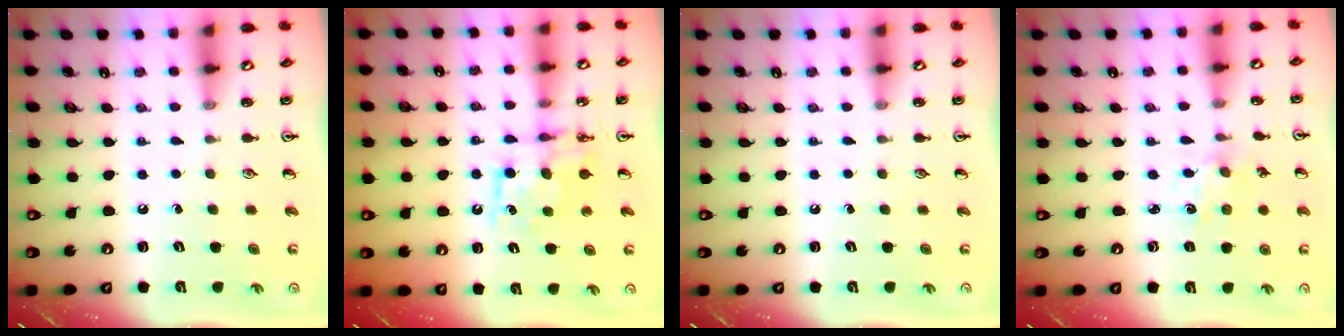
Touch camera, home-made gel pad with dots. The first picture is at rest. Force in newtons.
{"total": 8.2, "press": 8.2, "slide": 0.4}
{"total": 0.0}
{"total": 1.0, "press": 1.0, "slide": 0.2}